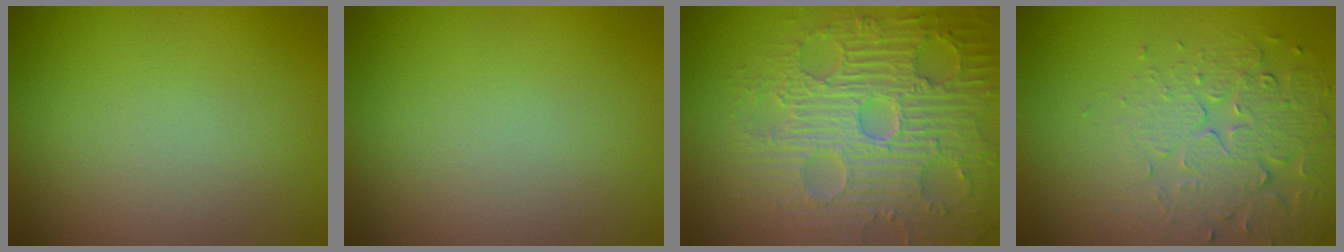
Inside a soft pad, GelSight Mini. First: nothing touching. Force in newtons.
{"total": 0.0}
{"total": 8.7, "press": 6.5, "slide": 5.9}
{"total": 5.0, "press": 3.7, "slide": 3.3}